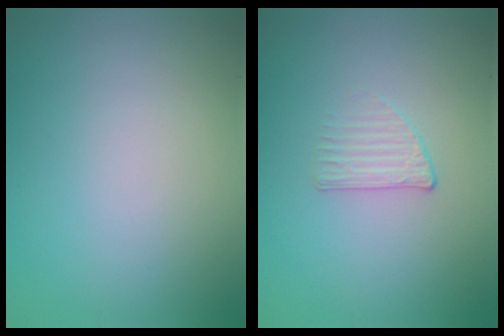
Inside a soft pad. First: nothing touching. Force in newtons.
{"total": 1.2, "press": 0.6, "slide": 1.0}